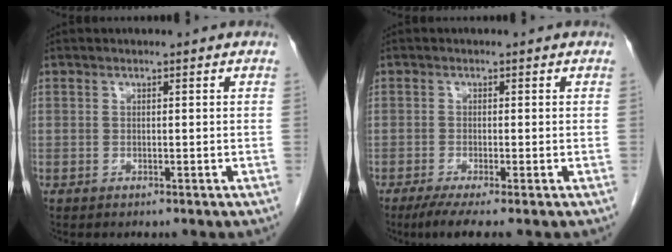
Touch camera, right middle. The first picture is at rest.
{"total": 4.0, "force": [-2.7, -0.1, 3.0], "torque": [-0.056, -0.016, -0.049]}